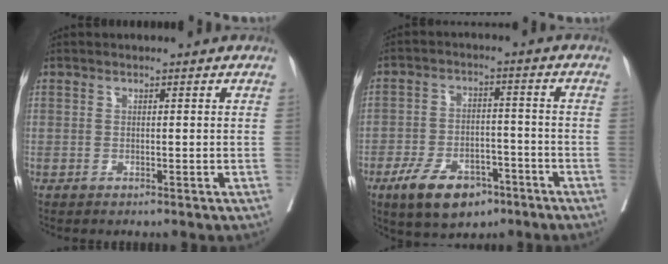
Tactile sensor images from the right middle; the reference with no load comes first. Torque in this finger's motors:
{"motor_torque": [0.97, -0.81, 0.45, 0.07]}